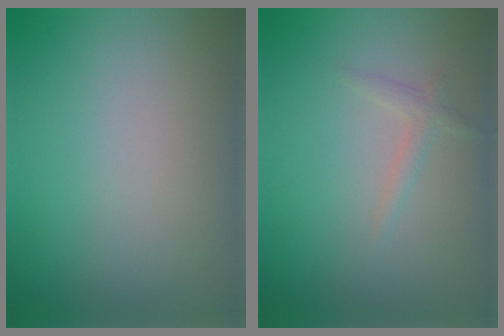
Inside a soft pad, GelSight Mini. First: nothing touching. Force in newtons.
{"total": 1.1, "press": 1.1, "slide": 0.0}